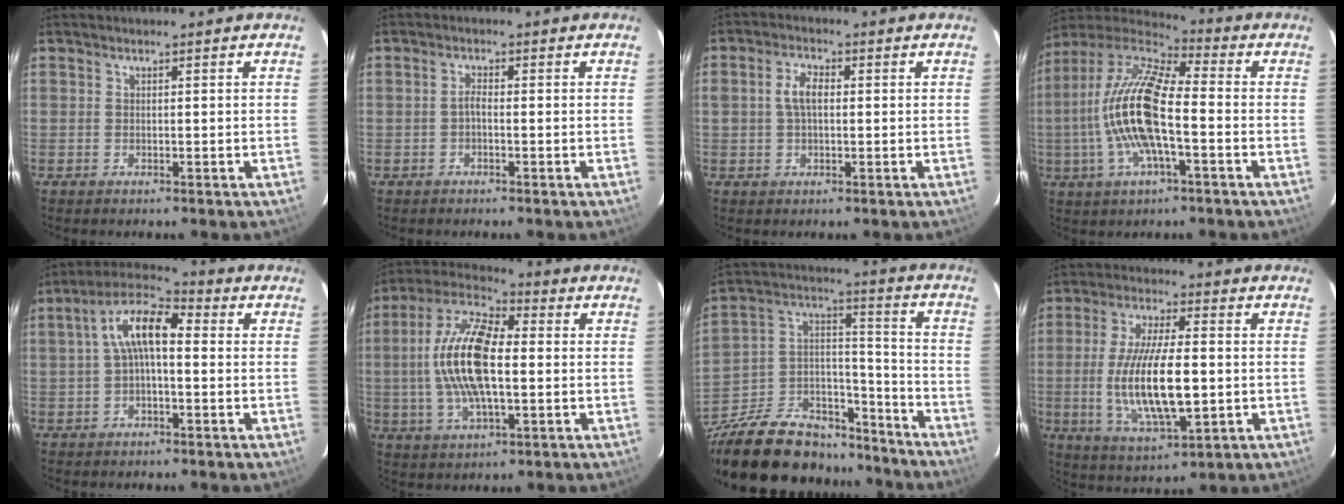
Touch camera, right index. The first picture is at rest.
{"total": 1.2, "force": [-0.5, 0.4, 1.0], "torque": [-0.020, 0.006, -0.012]}
{"total": 4.4, "force": [0.4, 2.4, 3.7], "torque": [-0.072, 0.010, 0.010]}
{"total": 17.6, "force": [-2.6, 5.4, 16.6], "torque": [-0.321, 0.001, -0.060]}
{"total": 9.0, "force": [0.4, 3.8, 8.1], "torque": [-0.159, 0.032, 0.005]}
{"total": 16.1, "force": [0.0, 6.4, 14.8], "torque": [-0.300, 0.013, -0.007]}
{"total": 29.9, "force": [-22.2, 14.3, 14.1], "torque": [-0.306, 0.044, -0.334]}
{"total": 15.6, "force": [-1.8, 4.9, 14.7], "torque": [-0.286, -0.013, -0.026]}